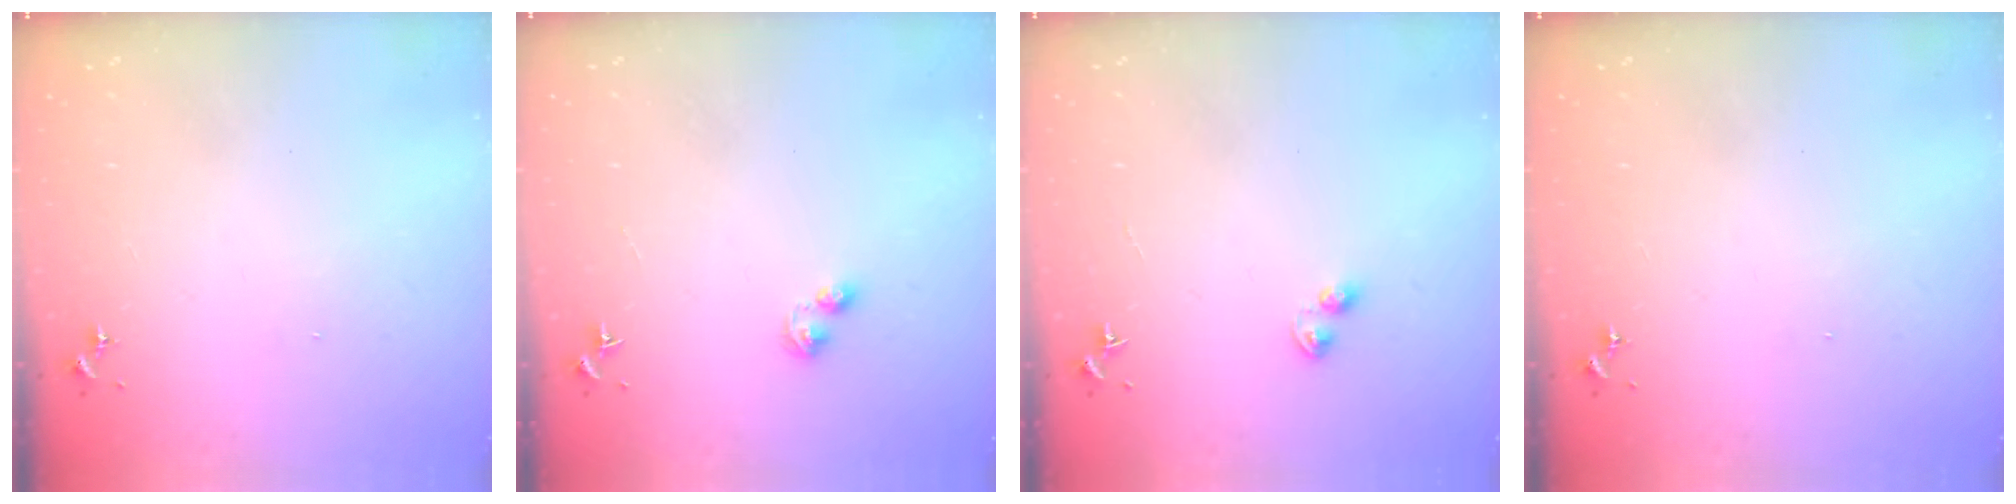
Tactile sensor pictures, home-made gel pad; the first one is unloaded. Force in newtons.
{"total": 3.3, "press": 3.3, "slide": 0.4}
{"total": 2.7, "press": 2.7, "slide": 0.4}
{"total": 0.0}